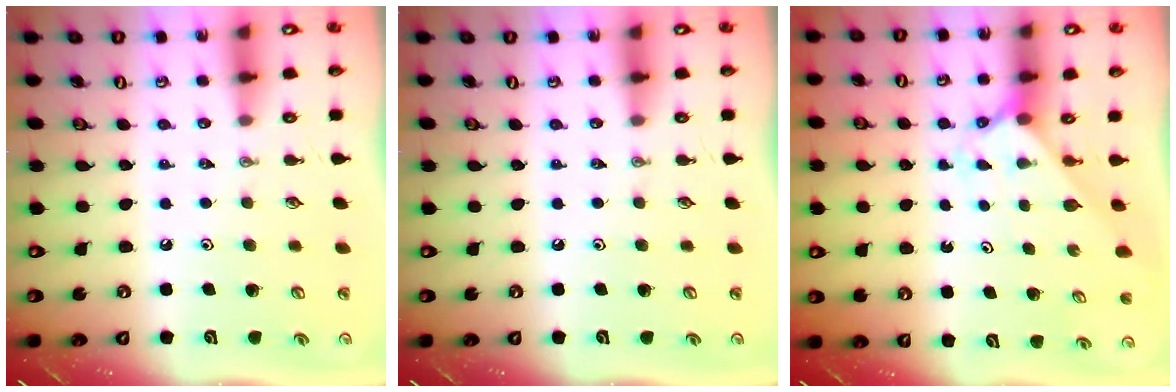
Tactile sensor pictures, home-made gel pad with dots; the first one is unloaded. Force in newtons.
{"total": 0.0}
{"total": 2.2, "press": 2.2, "slide": 0.2}